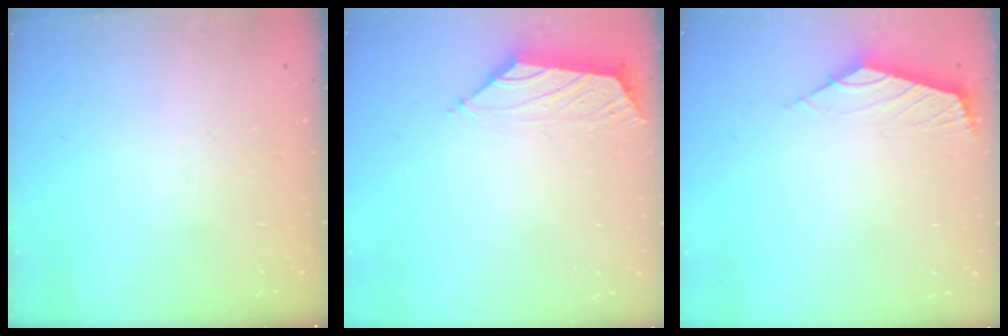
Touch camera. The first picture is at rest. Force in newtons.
{"total": 1.6, "press": 1.4, "slide": 0.6}
{"total": 2.4, "press": 2.3, "slide": 0.6}